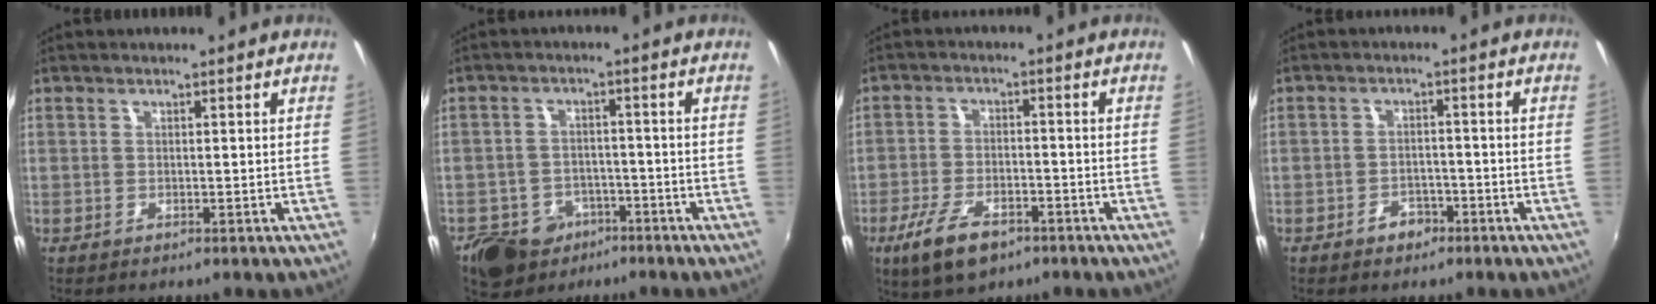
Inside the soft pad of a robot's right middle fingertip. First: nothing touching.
{"total": 10.7, "force": [-6.4, 7.7, 3.6], "torque": [-0.098, 0.012, -0.090]}
{"total": 9.7, "force": [-5.8, 4.3, 6.4], "torque": [-0.150, -0.020, -0.102]}
{"total": 3.4, "force": [-2.3, 2.2, 1.2], "torque": [-0.026, 0.003, -0.031]}